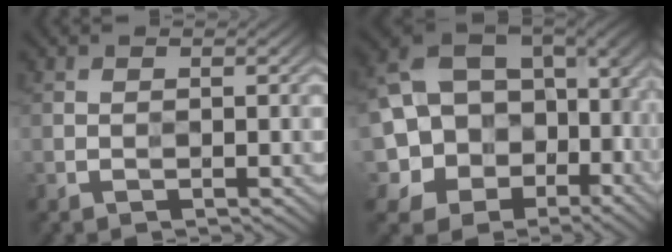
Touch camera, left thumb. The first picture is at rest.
{"total": 16.3, "force": [-3.2, 13.0, 9.4], "torque": [-0.215, -0.039, -0.027]}